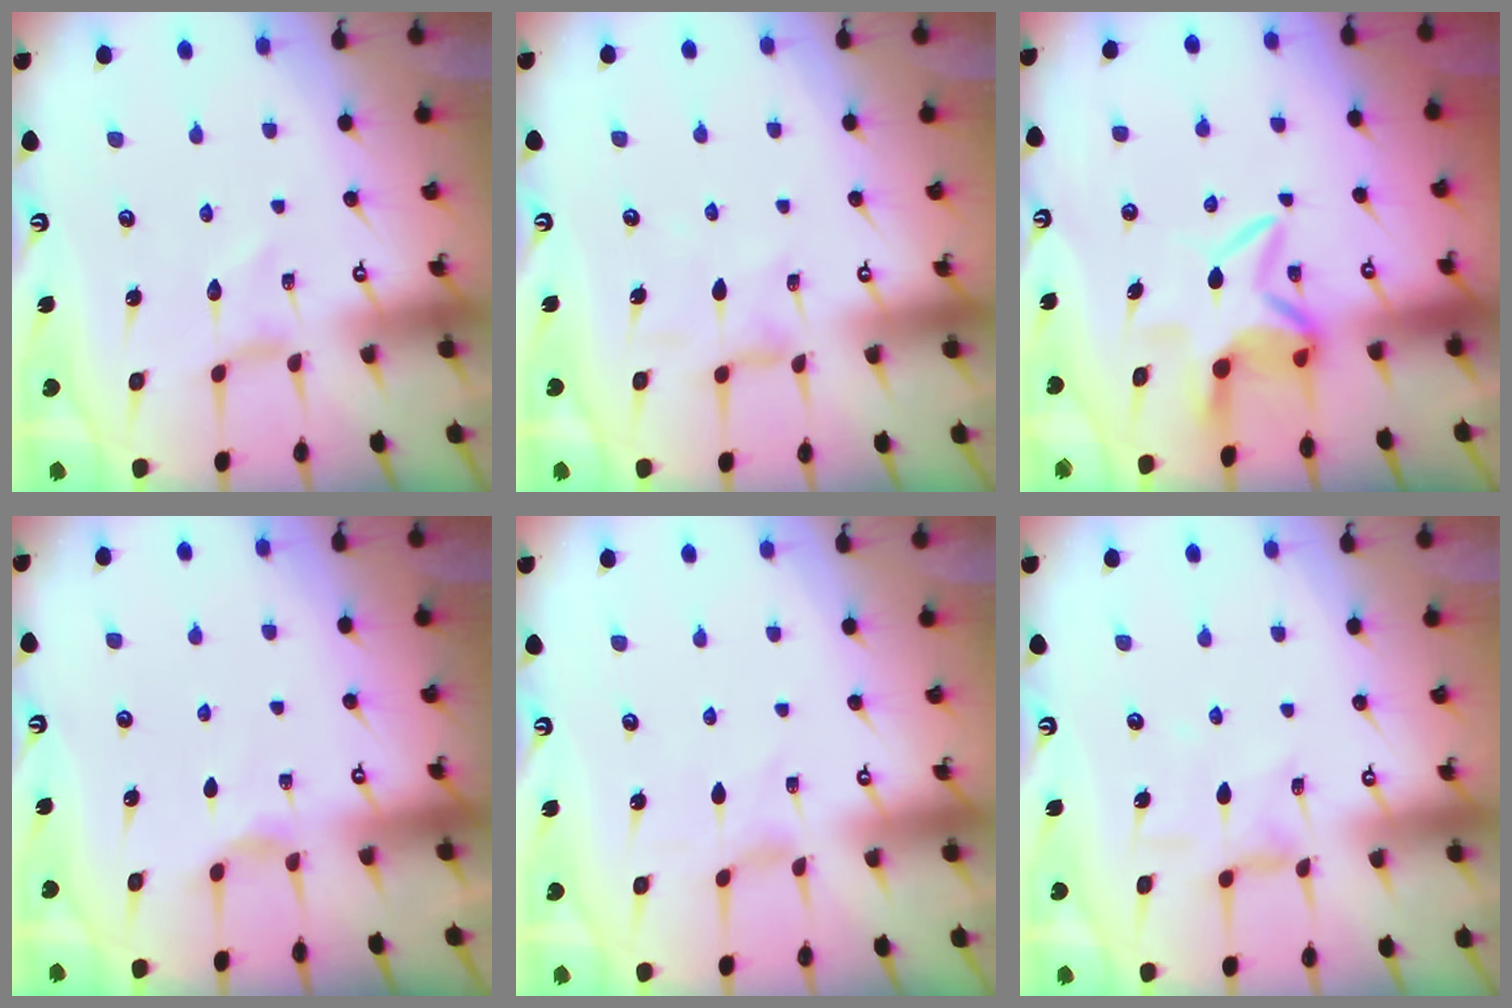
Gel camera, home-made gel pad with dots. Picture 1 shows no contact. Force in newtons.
{"total": 3.5, "press": 3.5, "slide": 0.4}
{"total": 7.3, "press": 7.3, "slide": 1.0}
{"total": 2.4, "press": 2.4, "slide": 0.4}
{"total": 1.3, "press": 1.3, "slide": 0.3}
{"total": 5.8, "press": 5.8, "slide": 0.5}